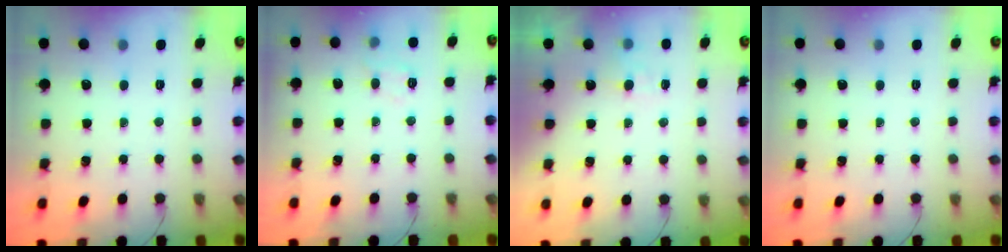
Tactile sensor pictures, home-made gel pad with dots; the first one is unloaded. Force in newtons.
{"total": 8.2, "press": 8.1, "slide": 1.1}
{"total": 3.7, "press": 3.3, "slide": 1.6}
{"total": 0.0}